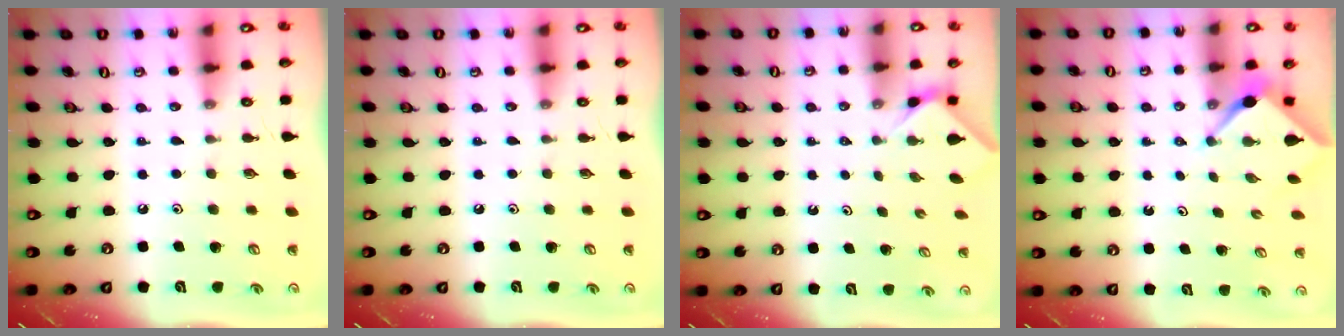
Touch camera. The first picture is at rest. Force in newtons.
{"total": 0.0}
{"total": 1.3, "press": 1.3, "slide": 0.4}
{"total": 2.5, "press": 2.5, "slide": 0.3}